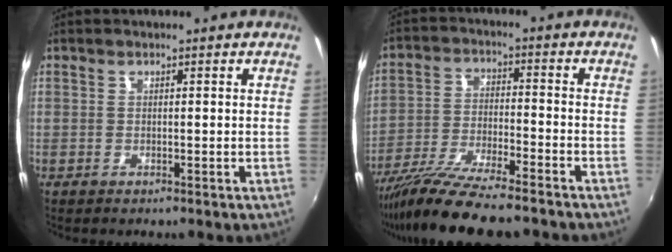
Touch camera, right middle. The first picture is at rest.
{"total": 13.7, "force": [-11.4, 1.2, 7.5], "torque": [-0.154, -0.034, -0.203]}